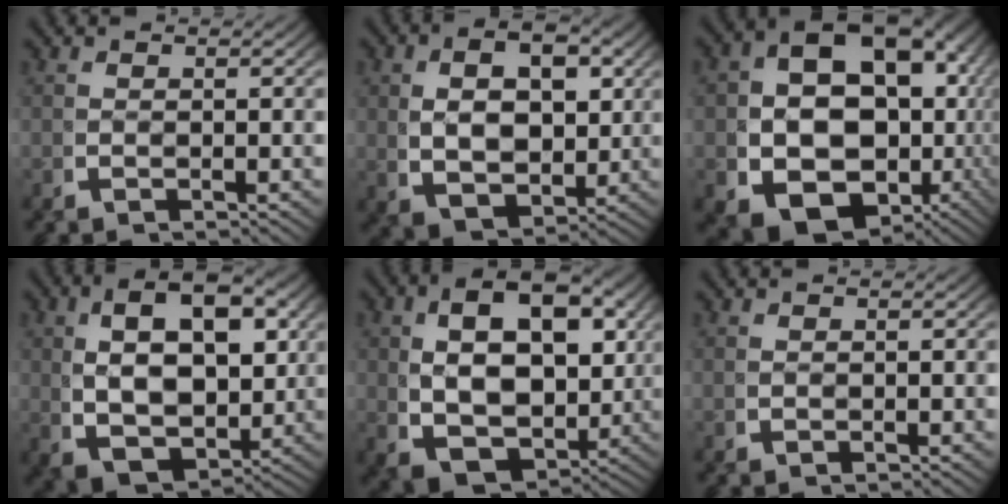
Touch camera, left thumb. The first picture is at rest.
{"total": 7.2, "force": [0.8, 5.1, 5.1], "torque": [-0.089, -0.021, 0.027]}
{"total": 16.1, "force": [-1.7, 11.5, 11.1], "torque": [-0.221, -0.070, 0.002]}
{"total": 11.3, "force": [0.8, 7.8, 8.2], "torque": [-0.148, -0.028, 0.025]}
{"total": 12.3, "force": [0.1, 8.9, 8.5], "torque": [-0.159, -0.042, 0.017]}
{"total": 0.0}